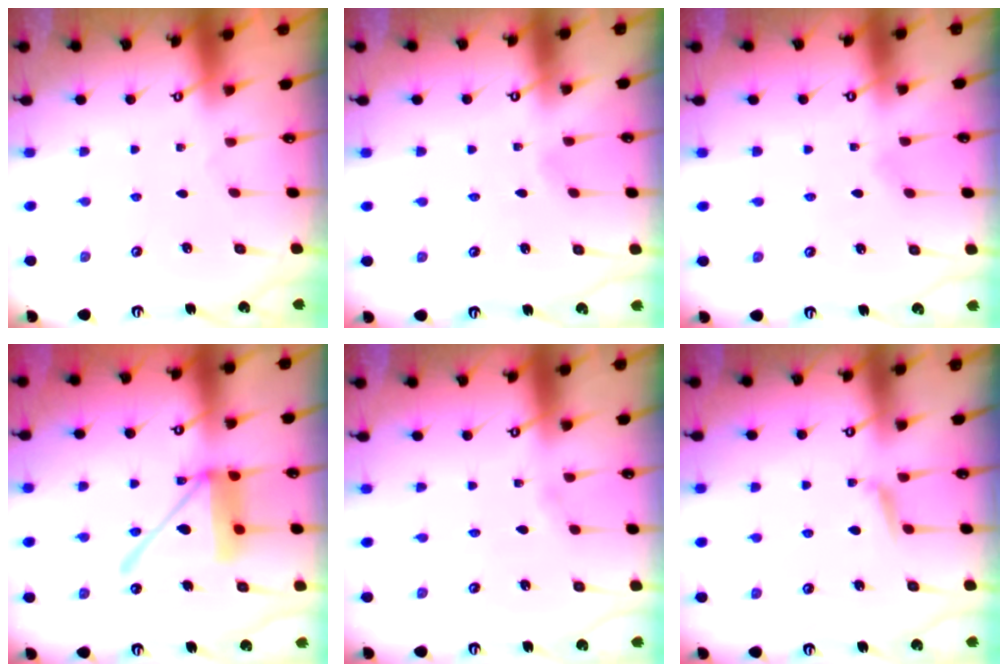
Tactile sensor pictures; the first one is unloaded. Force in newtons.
{"total": 1.8, "press": 1.7, "slide": 0.2}
{"total": 2.6, "press": 2.6, "slide": 0.3}
{"total": 15.4, "press": 15.2, "slide": 2.3}
{"total": 2.6, "press": 2.6, "slide": 0.3}
{"total": 5.8, "press": 5.7, "slide": 0.9}